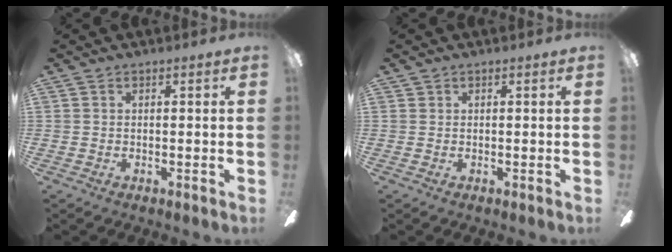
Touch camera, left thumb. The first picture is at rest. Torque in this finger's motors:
{"motor_torque": [0.00, 0.00, -0.12, 0.12, 0.00]}